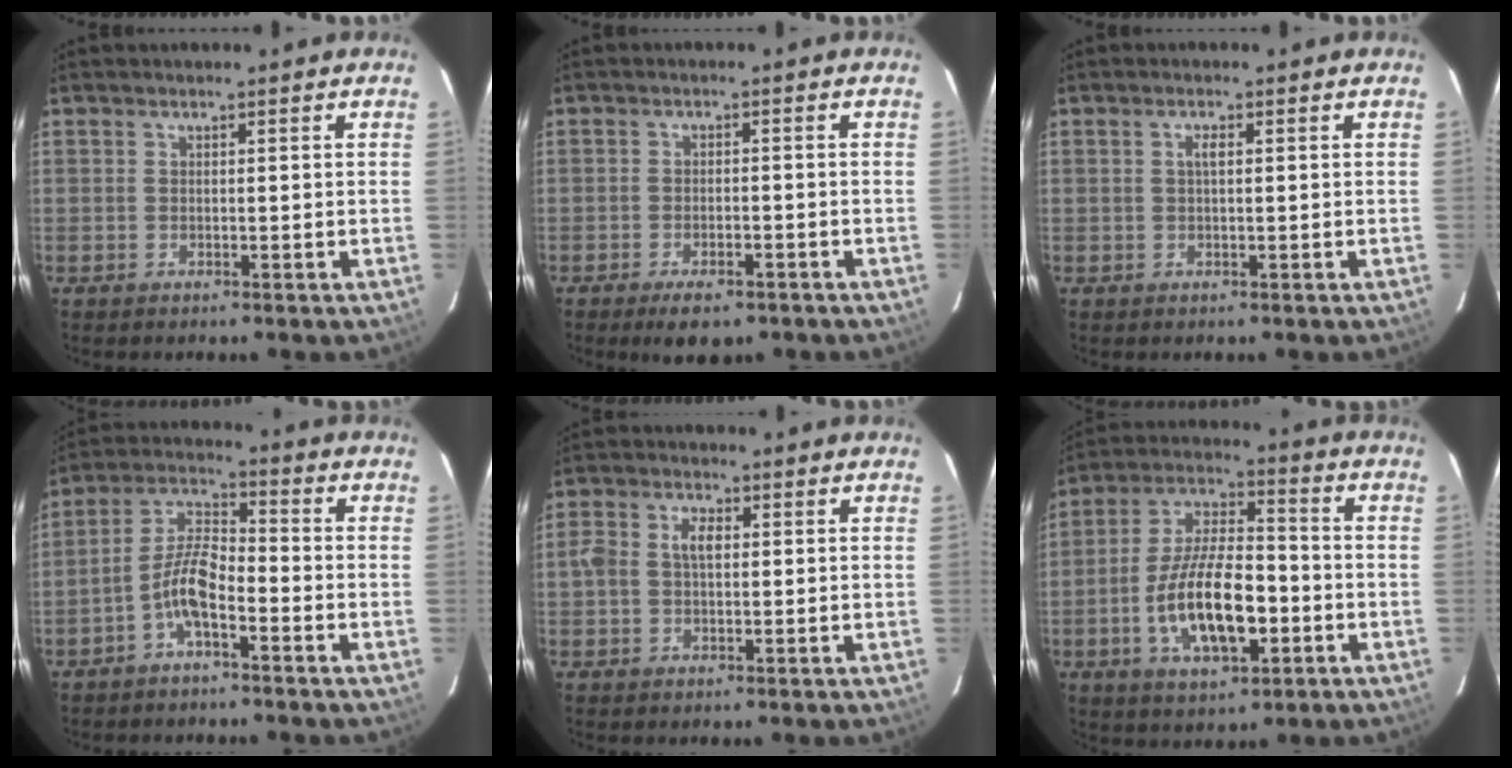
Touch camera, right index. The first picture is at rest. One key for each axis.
{"total": 5.9, "fx": -4.1, "fy": 2.4, "fz": 3.5, "tx": -0.072, "ty": -0.012, "tz": -0.059}
{"total": 1.3, "fx": 0.3, "fy": 0.4, "fz": 1.3, "tx": -0.024, "ty": 0.004, "tz": 0.002}
{"total": 7.1, "fx": -3.7, "fy": 2.2, "fz": 5.6, "tx": -0.122, "ty": 0.017, "tz": -0.074}
{"total": 4.6, "fx": 0.3, "fy": 2.9, "fz": 3.5, "tx": -0.065, "ty": 0.014, "tz": 0.004}
{"total": 16.0, "fx": -4.4, "fy": 6.8, "fz": 13.8, "tx": -0.271, "ty": 0.003, "tz": -0.072}